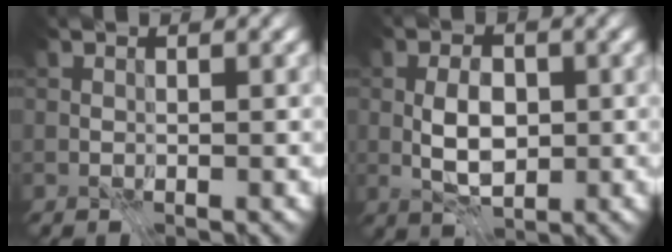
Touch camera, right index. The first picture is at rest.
{"total": 3.7, "force": [-0.9, 1.9, 3.0], "torque": [-0.051, -0.001, -0.020]}